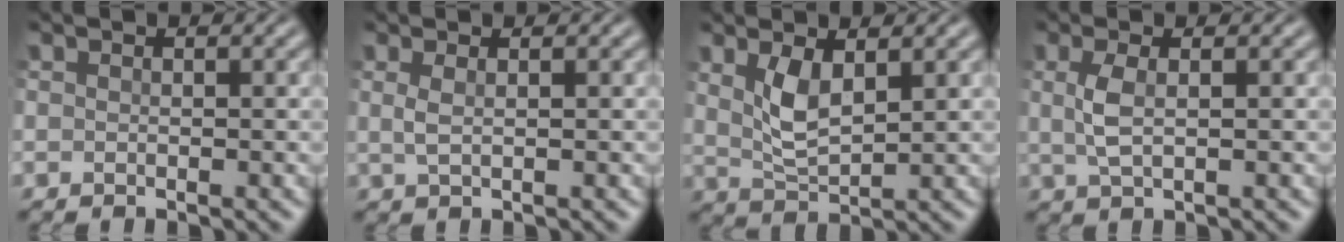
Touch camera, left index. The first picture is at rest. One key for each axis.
{"total": 1.2, "fx": 0.2, "fy": 0.3, "fz": 1.2, "tx": -0.029, "ty": 0.001, "tz": 0.007}
{"total": 3.0, "fx": 1.1, "fy": 1.0, "fz": 2.6, "tx": -0.062, "ty": -0.003, "tz": 0.027}
{"total": 2.3, "fx": 0.2, "fy": 0.8, "fz": 2.2, "tx": -0.051, "ty": 0.002, "tz": 0.005}